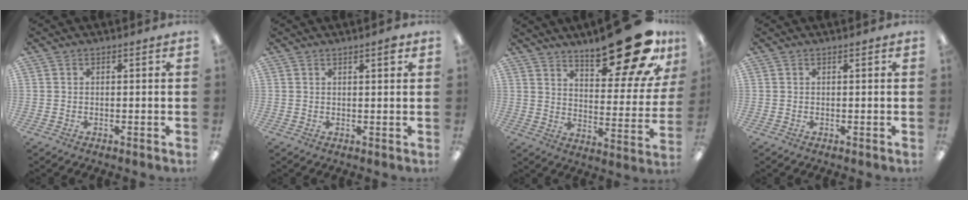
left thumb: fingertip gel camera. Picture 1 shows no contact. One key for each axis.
{"total": 1.9, "fx": 1.4, "fy": 0.3, "fz": 1.3, "tx": -0.020, "ty": -0.001, "tz": 0.021}
{"total": 23.0, "fx": 16.2, "fy": 7.7, "fz": 14.4, "tx": -0.182, "ty": -0.109, "tz": 0.260}
{"total": 0.0}